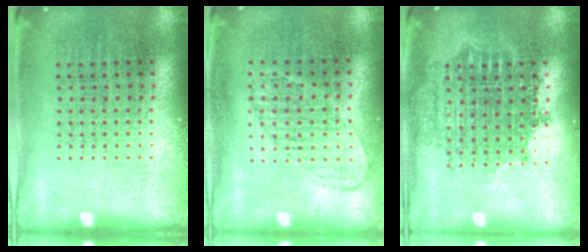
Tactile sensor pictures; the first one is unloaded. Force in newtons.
{"total": 1.2, "press": 1.1, "slide": 0.5}
{"total": 1.7, "press": 1.4, "slide": 1.0}